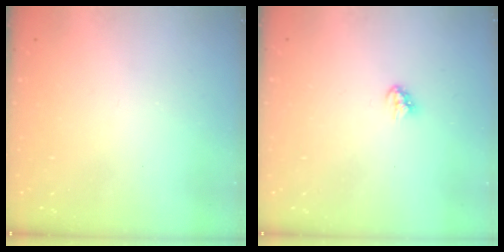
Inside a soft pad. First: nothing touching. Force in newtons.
{"total": 2.9, "press": 2.9, "slide": 0.2}